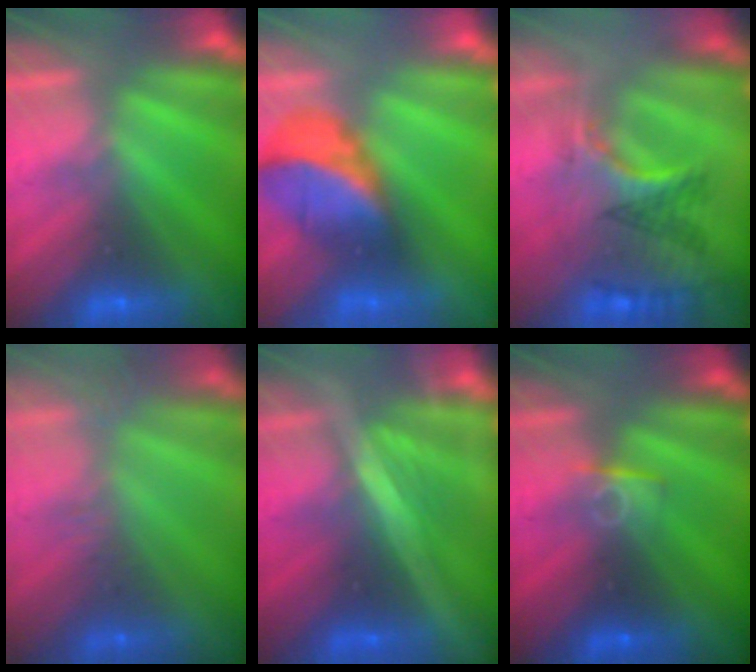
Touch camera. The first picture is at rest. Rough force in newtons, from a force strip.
{"total": 2.8}
{"total": 3.1}
{"total": 2.8}
{"total": 1.2}
{"total": 2.7}